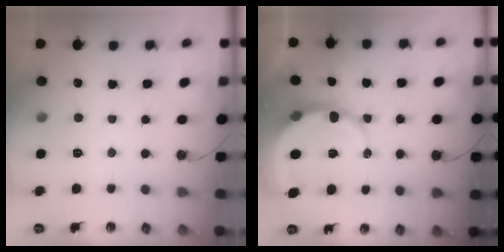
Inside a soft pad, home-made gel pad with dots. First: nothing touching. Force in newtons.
{"total": 10.1, "press": 10.0, "slide": 1.3}